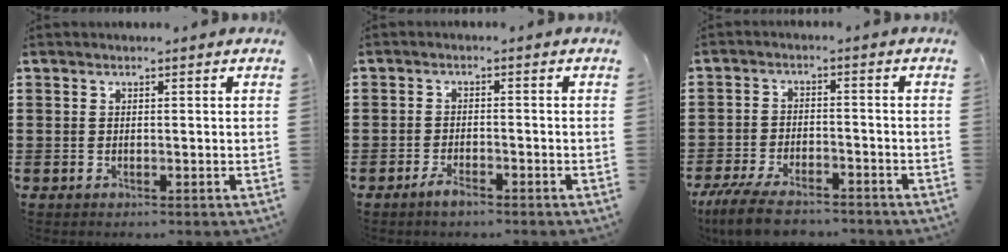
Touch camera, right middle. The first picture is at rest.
{"total": 2.2, "force": [-1.6, 0.5, 1.4], "torque": [-0.032, -0.002, -0.032]}
{"total": 6.2, "force": [-5.2, 1.4, 3.1], "torque": [-0.069, -0.002, -0.101]}